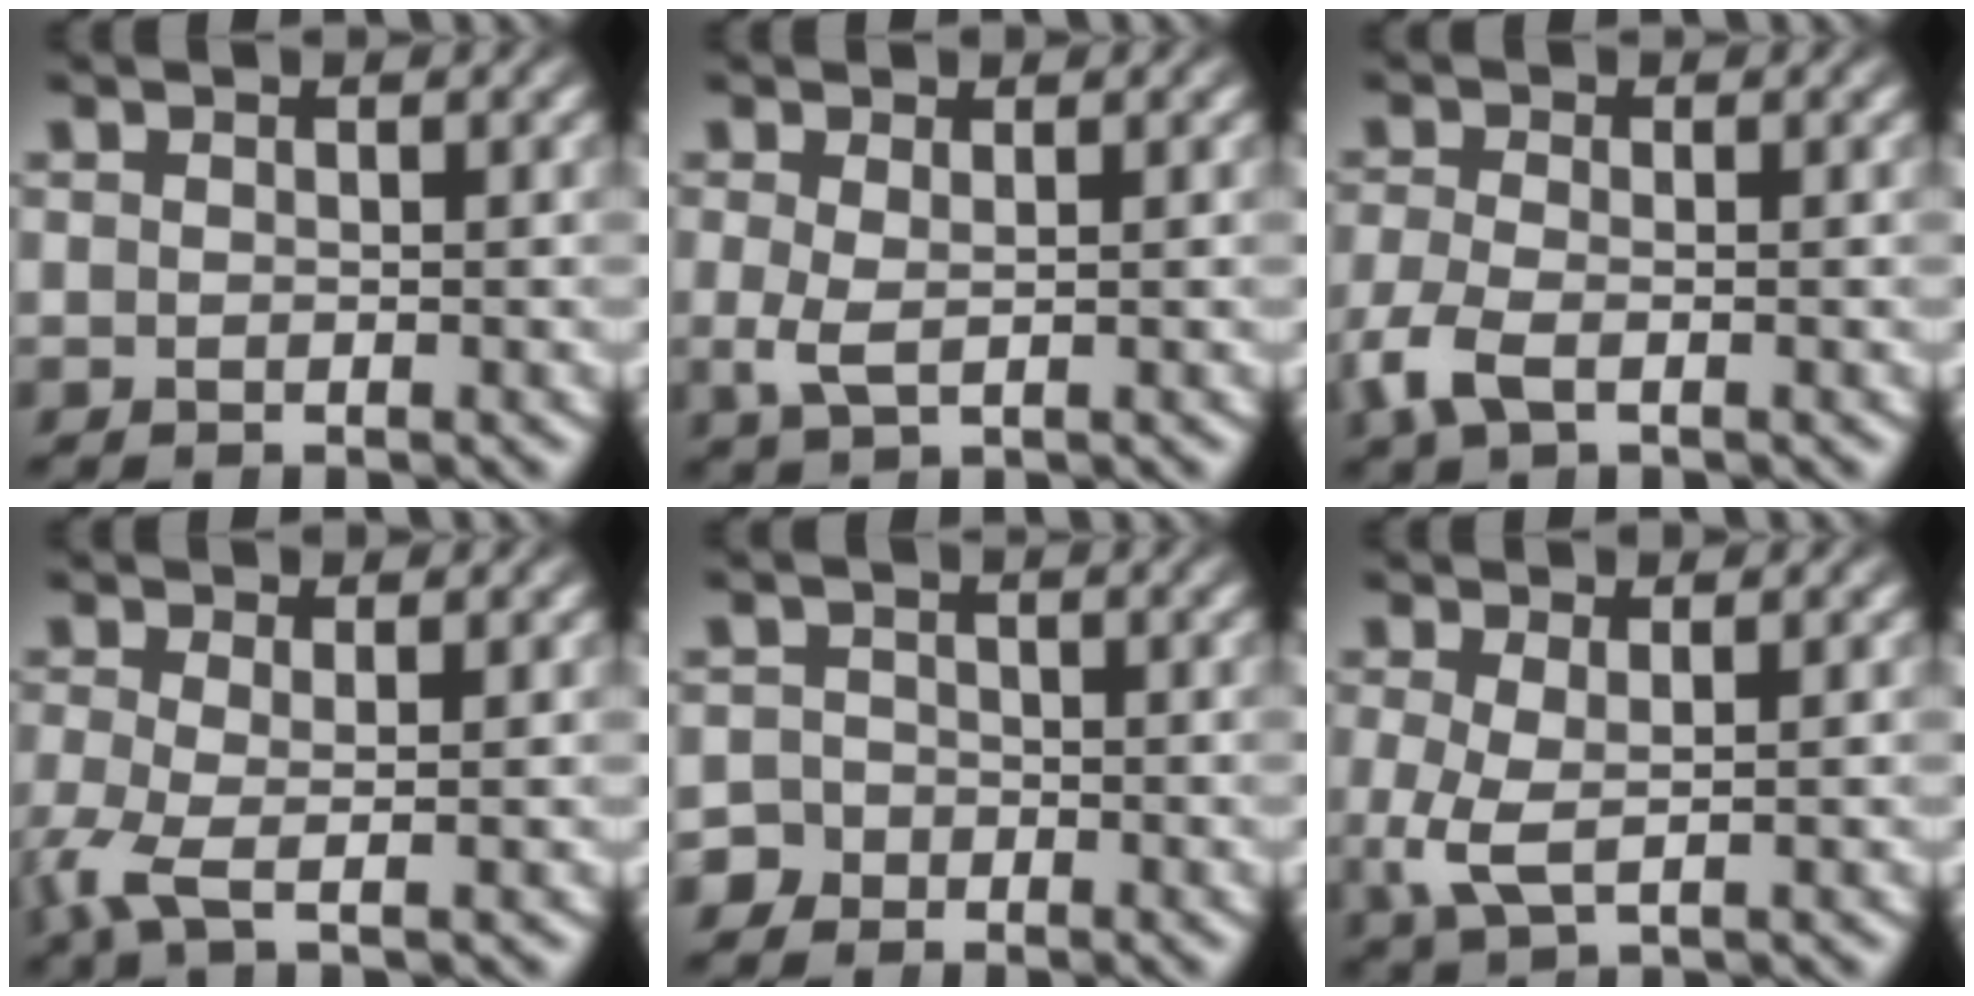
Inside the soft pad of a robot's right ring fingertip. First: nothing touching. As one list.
[{"total": 1.8, "force": [-0.2, 0.5, 1.7], "torque": [-0.046, -0.020, 0.008]}, {"total": 3.0, "force": [-1.6, 1.4, 2.0], "torque": [-0.059, -0.017, -0.021]}, {"total": 2.6, "force": [-0.9, 0.7, 2.3], "torque": [-0.075, -0.026, -0.006]}, {"total": 3.2, "force": [-2.1, 2.4, 0.0], "torque": [-0.003, -0.012, -0.037]}, {"total": 3.1, "force": [-0.5, 1.4, 2.7], "torque": [-0.074, -0.025, 0.005]}]